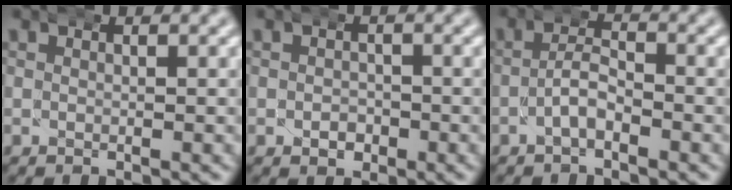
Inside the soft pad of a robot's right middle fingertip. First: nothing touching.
{"total": 1.7, "force": [-0.8, 1.3, 0.5], "torque": [-0.010, -0.005, -0.009]}
{"total": 2.8, "force": [-2.1, 1.1, 1.5], "torque": [-0.022, 0.009, -0.041]}